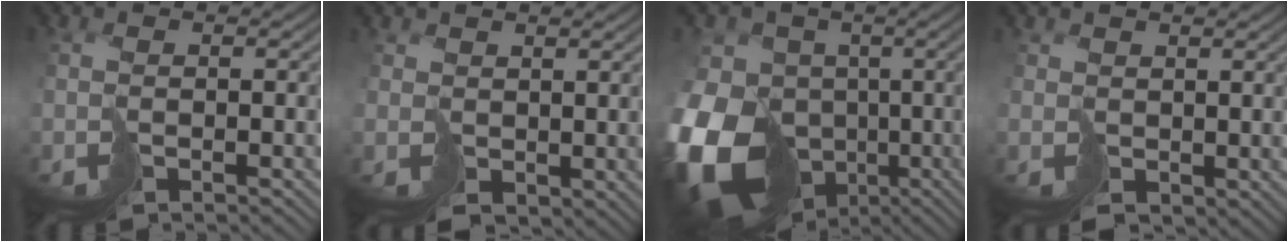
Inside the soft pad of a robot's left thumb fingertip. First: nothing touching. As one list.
[{"total": 1.7, "force": [0.9, 1.4, 0.2], "torque": [-0.010, -0.003, 0.022]}, {"total": 20.9, "force": [-5.9, 17.1, 10.5], "torque": [-0.247, -0.037, -0.114]}, {"total": 1.4, "force": [0.7, 1.2, 0.1], "torque": [-0.006, -0.001, 0.017]}]